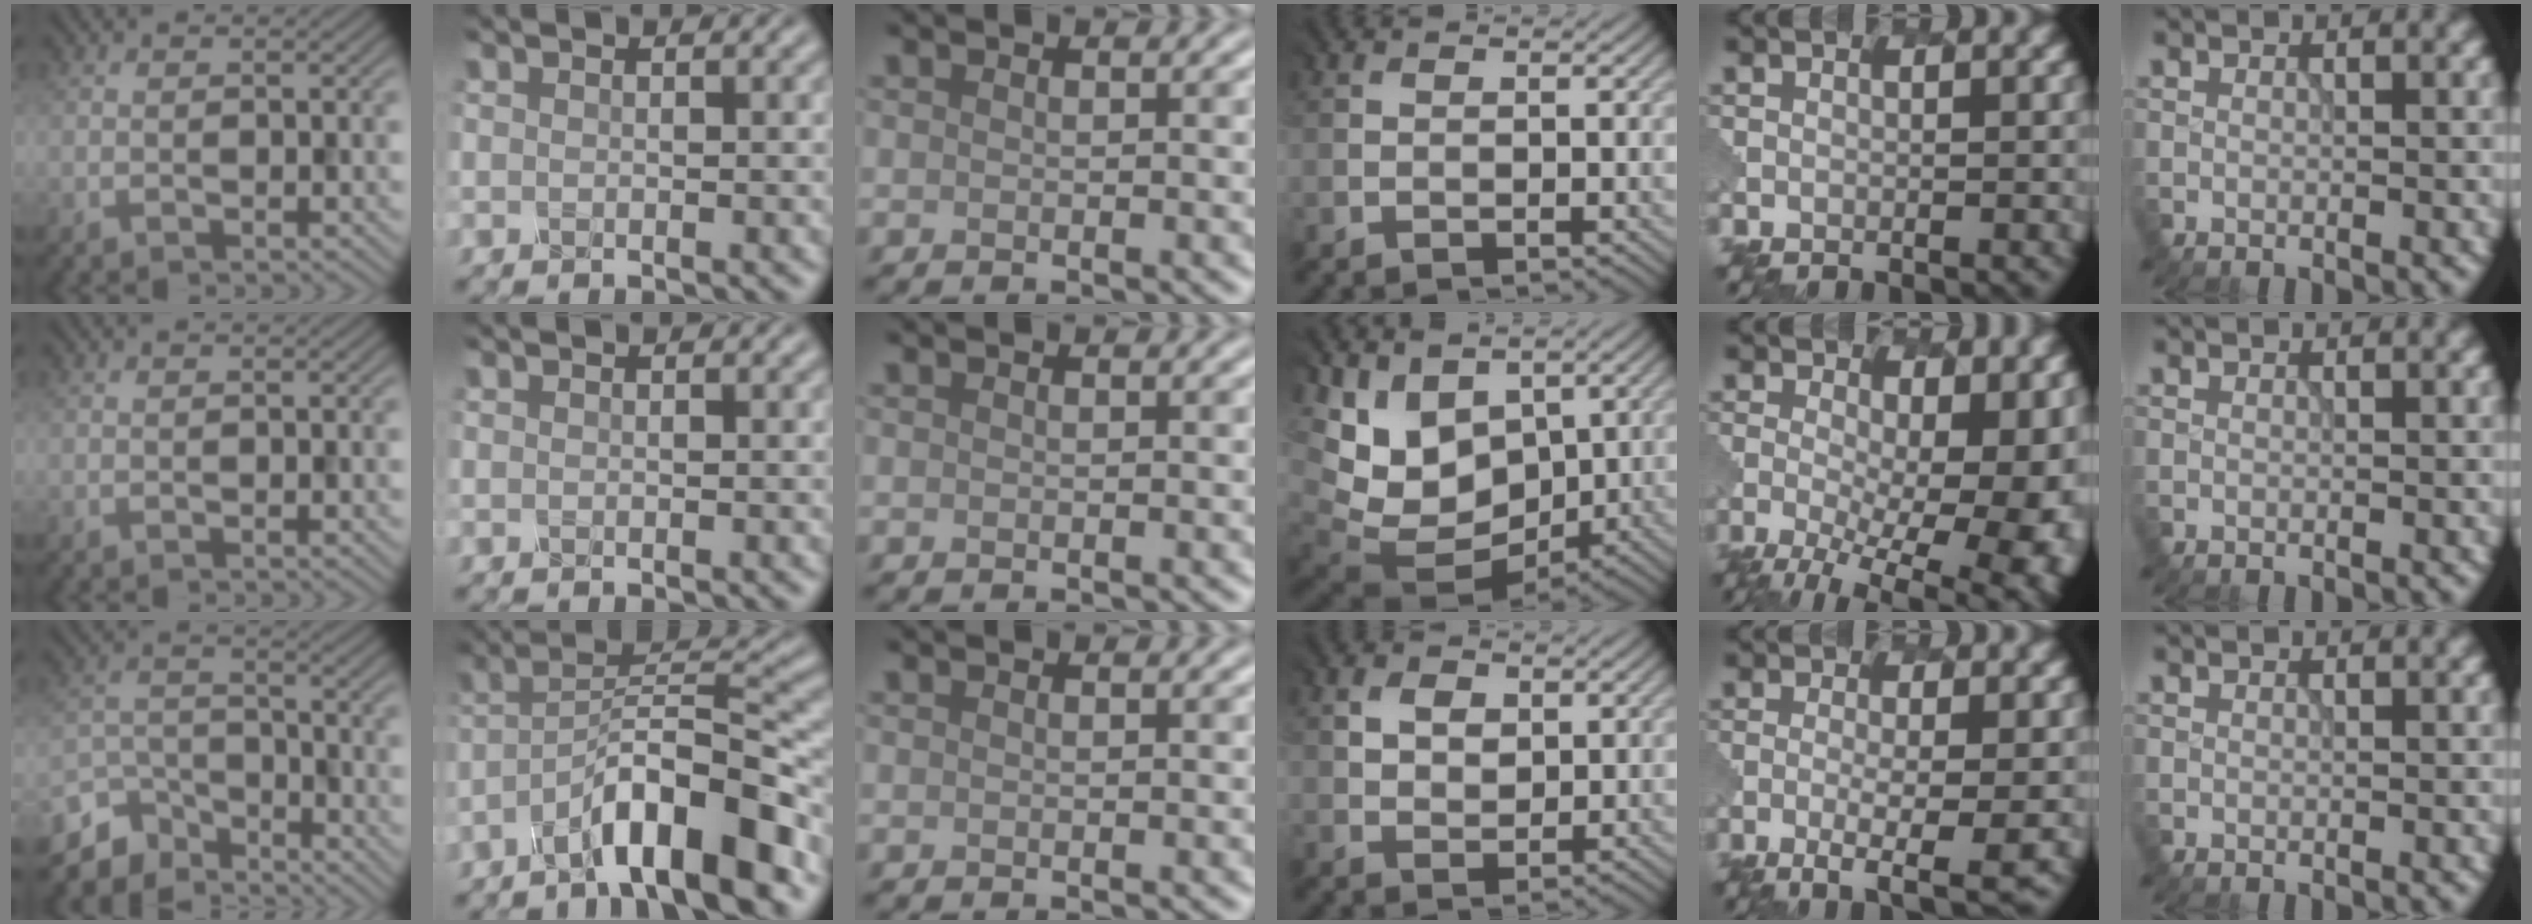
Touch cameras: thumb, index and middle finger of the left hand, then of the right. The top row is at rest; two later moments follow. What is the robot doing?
{"motion": "dispense", "object": "pipette"}